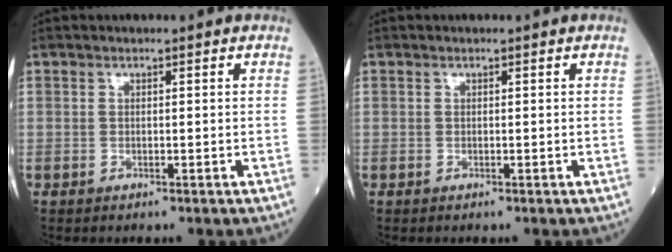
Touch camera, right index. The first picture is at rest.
{"total": 0.0}